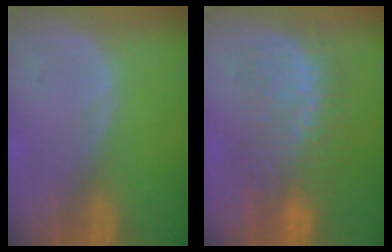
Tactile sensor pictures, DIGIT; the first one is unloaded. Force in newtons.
{"total": 8.8, "press": 8.6, "slide": 1.4}